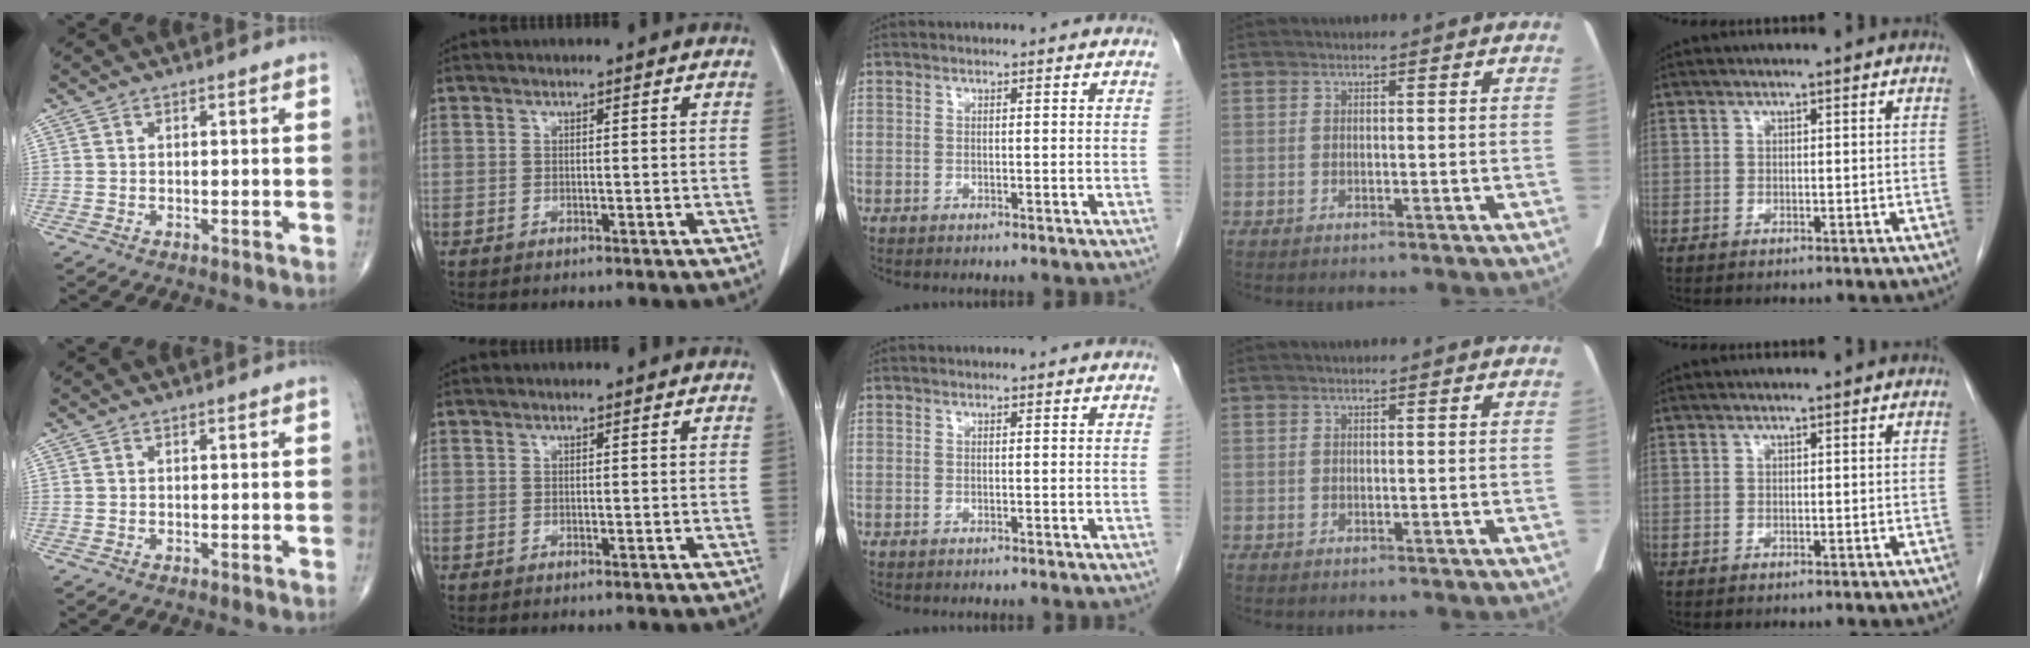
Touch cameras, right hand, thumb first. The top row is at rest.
{}